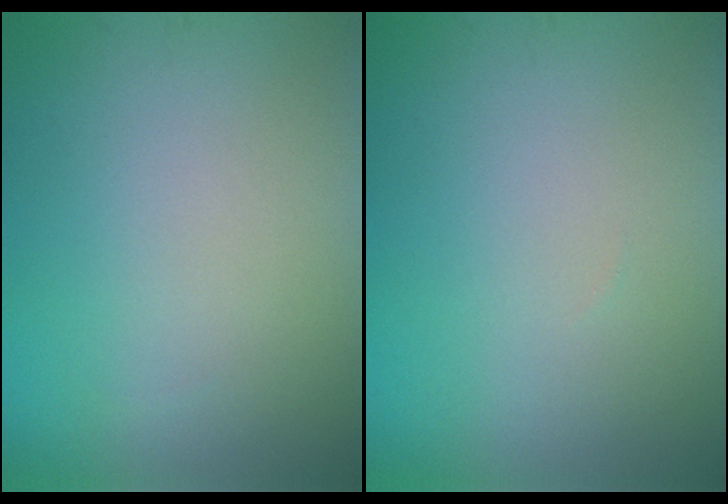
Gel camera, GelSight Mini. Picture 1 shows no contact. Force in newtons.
{"total": 0.0}